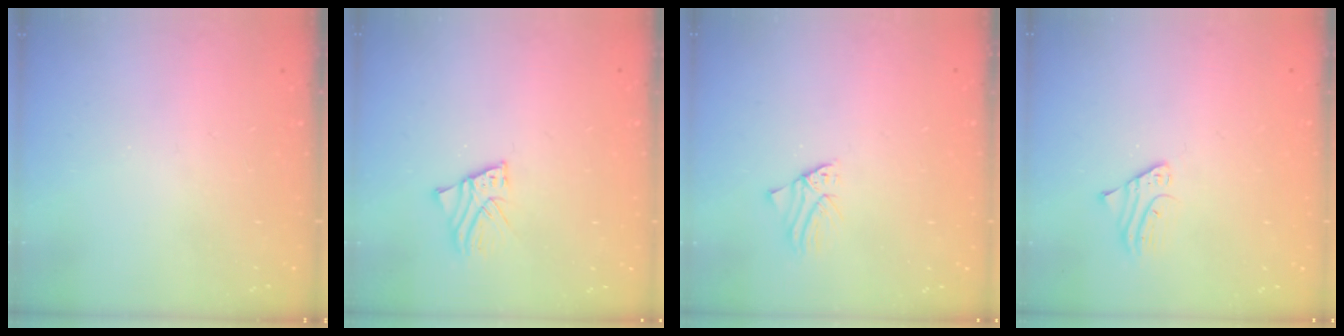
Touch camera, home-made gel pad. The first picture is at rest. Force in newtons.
{"total": 2.4, "press": 2.4, "slide": 0.2}
{"total": 0.7, "press": 0.7, "slide": 0.1}
{"total": 1.8, "press": 1.8, "slide": 0.2}